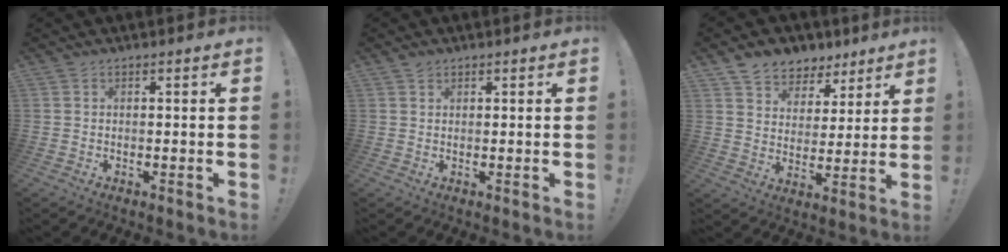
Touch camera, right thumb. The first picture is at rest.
{"total": 1.2, "force": [1.1, 0.6, 0.2], "torque": [0.005, -0.004, 0.019]}
{"total": 7.6, "force": [5.3, 5.3, 0.8], "torque": [-0.016, -0.043, 0.106]}